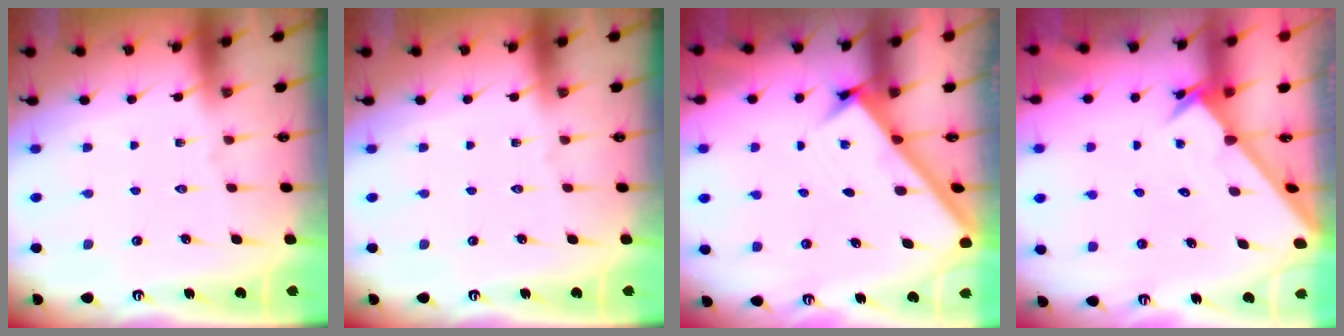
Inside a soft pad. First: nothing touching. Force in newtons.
{"total": 0.0}
{"total": 2.9, "press": 2.9, "slide": 0.3}
{"total": 2.4, "press": 2.4, "slide": 0.2}